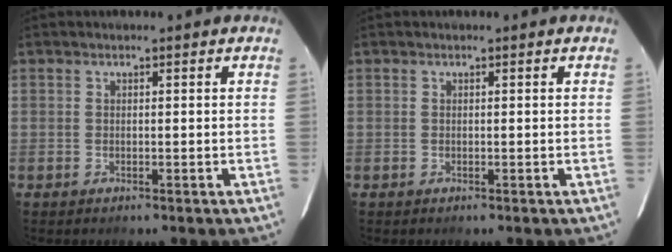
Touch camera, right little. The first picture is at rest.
{"total": 0.0}